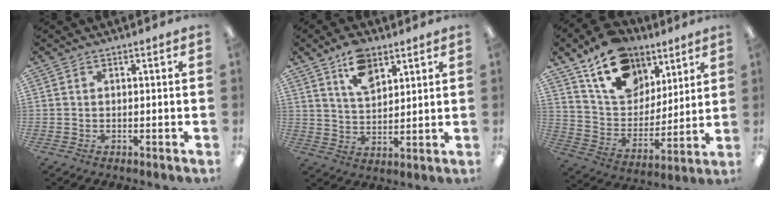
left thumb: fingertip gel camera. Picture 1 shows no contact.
{"total": 9.7, "force": [6.3, 5.2, 5.1], "torque": [-0.087, -0.020, 0.113]}
{"total": 17.4, "force": [11.8, 10.9, 6.8], "torque": [-0.118, -0.065, 0.220]}